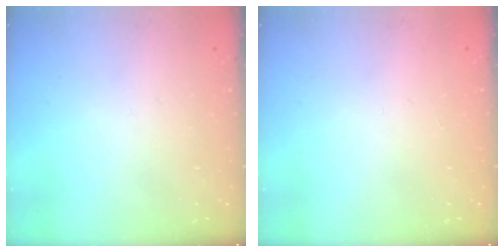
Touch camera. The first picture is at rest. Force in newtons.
{"total": 0.0}